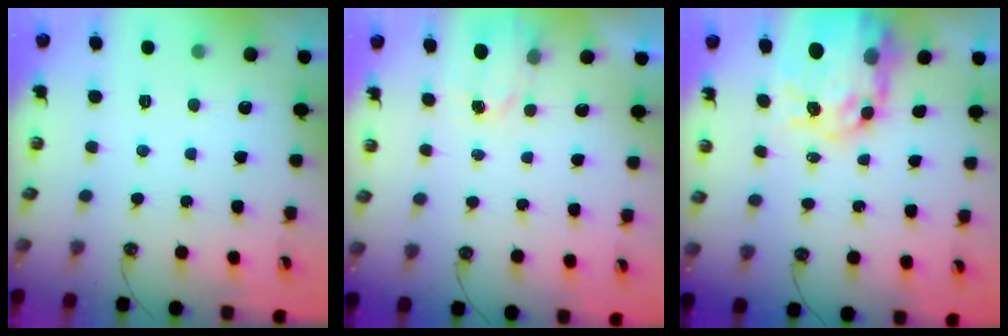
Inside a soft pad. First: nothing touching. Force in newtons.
{"total": 1.5, "press": 1.5, "slide": 0.3}
{"total": 13.7, "press": 13.6, "slide": 1.2}